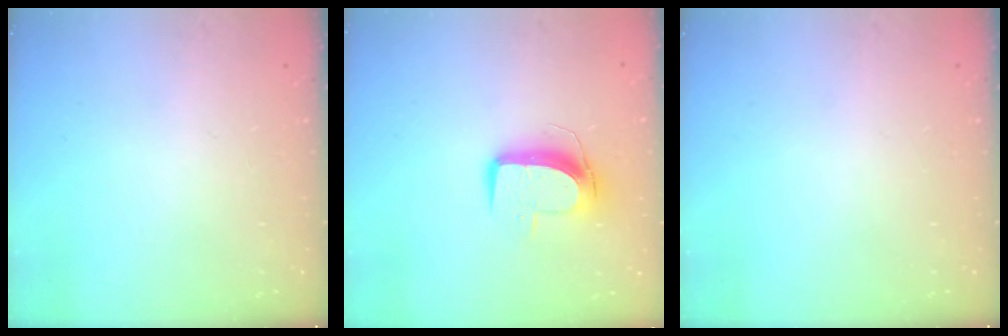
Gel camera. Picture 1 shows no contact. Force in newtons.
{"total": 10.0, "press": 9.9, "slide": 0.8}
{"total": 0.0}